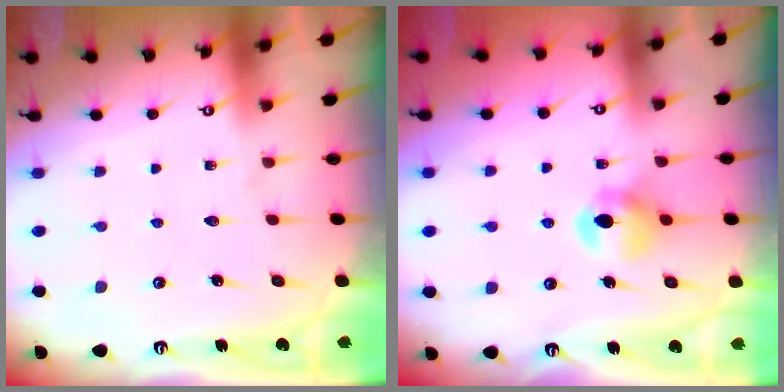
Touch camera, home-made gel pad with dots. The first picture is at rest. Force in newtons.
{"total": 7.3, "press": 7.3, "slide": 0.6}